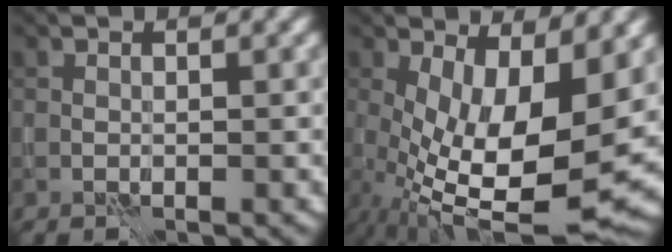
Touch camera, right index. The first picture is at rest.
{"total": 11.7, "force": [-0.2, 4.6, 10.7], "torque": [-0.178, -0.025, 0.005]}